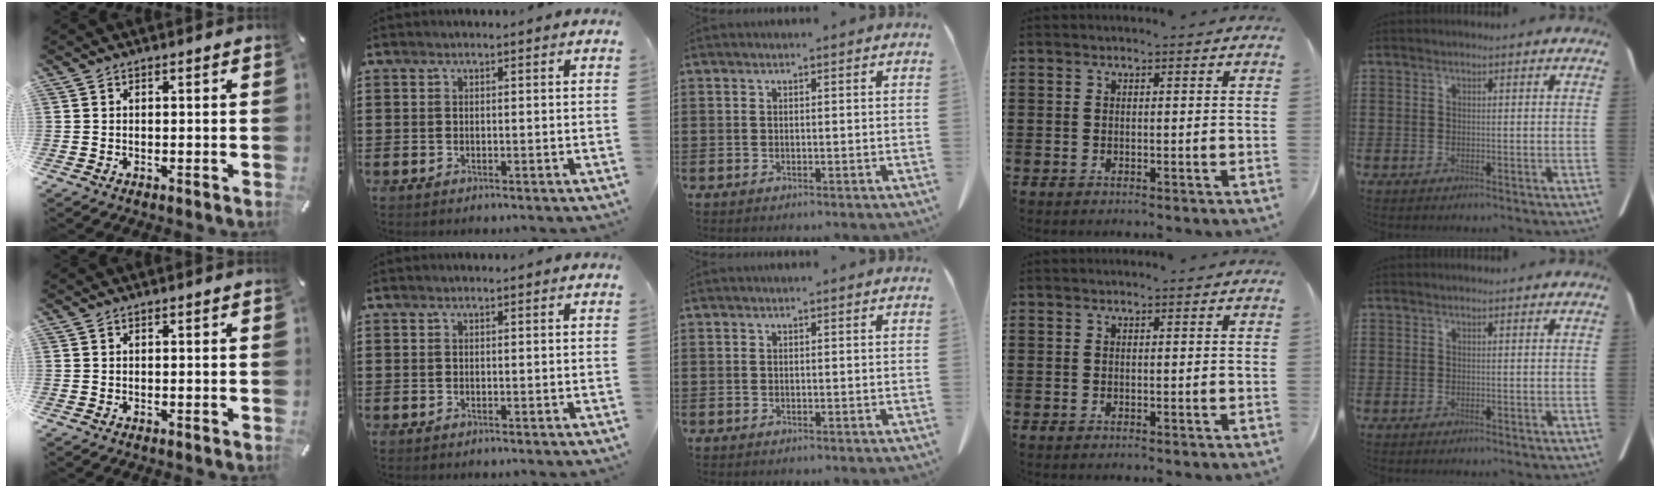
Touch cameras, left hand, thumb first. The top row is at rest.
{}